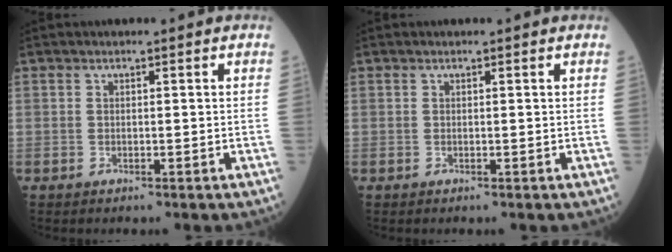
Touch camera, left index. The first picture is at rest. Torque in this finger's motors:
{"motor_torque": [-0.40, 0.43, -0.12, -0.01]}